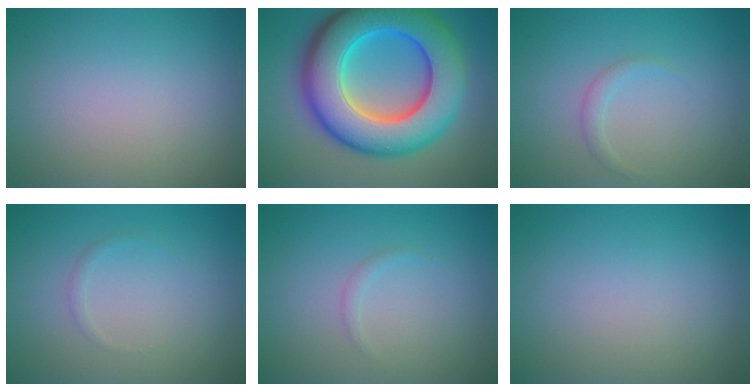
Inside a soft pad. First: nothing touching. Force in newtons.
{"total": 13.6, "press": 13.6, "slide": 0.0}
{"total": 1.1, "press": 1.1, "slide": 0.0}
{"total": 0.6, "press": 0.6, "slide": 0.1}
{"total": 0.7, "press": 0.7, "slide": 0.1}
{"total": 0.0}